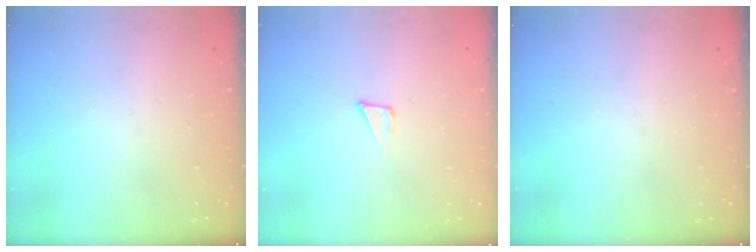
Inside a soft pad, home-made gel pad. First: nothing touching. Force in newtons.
{"total": 5.0, "press": 4.9, "slide": 0.8}
{"total": 0.0}